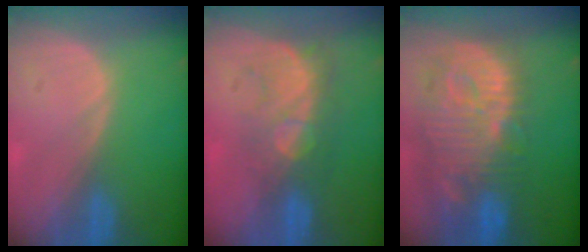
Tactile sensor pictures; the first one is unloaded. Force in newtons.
{"total": 8.2, "press": 7.3, "slide": 3.7}
{"total": 13.6, "press": 11.8, "slide": 6.7}